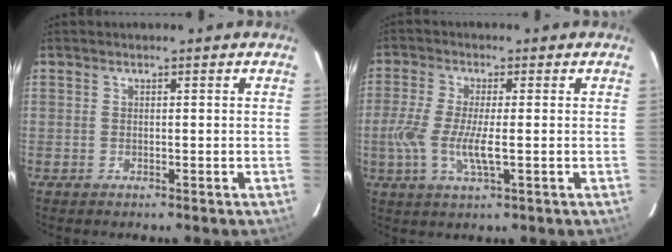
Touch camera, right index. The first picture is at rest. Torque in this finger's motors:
{"motor_torque": [0.03, 0.10, 0.05, 0.03]}